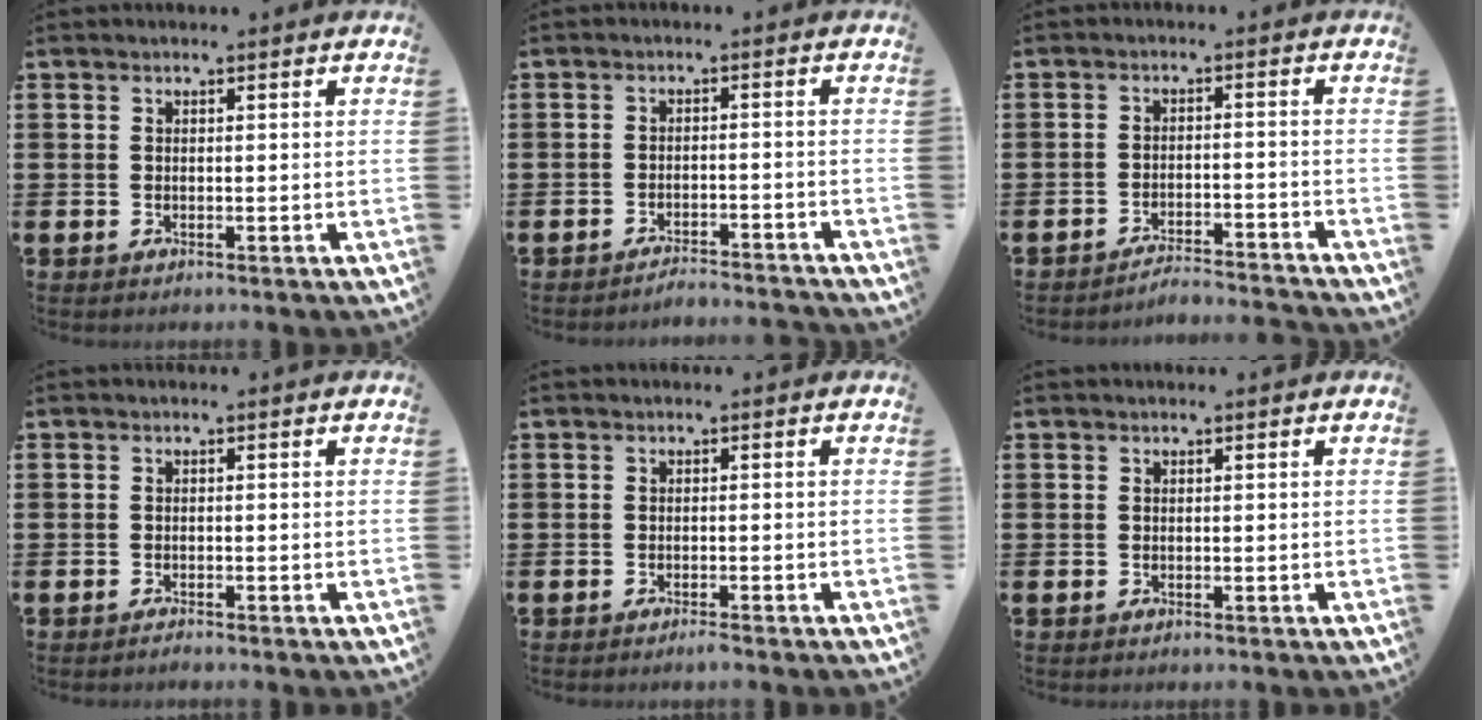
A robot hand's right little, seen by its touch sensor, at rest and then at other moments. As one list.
[{"total": 2.1, "force": [-2.1, -0.1, 0.2], "torque": [-0.006, 0.005, -0.043]}, {"total": 2.8, "force": [-2.8, -0.2, 0.0], "torque": [-0.004, 0.003, -0.060]}, {"total": 0.6, "force": [-0.6, 0.0, 0.2], "torque": [0.004, -0.006, -0.013]}, {"total": 0.9, "force": [-0.8, -0.1, 0.5], "torque": [-0.007, -0.004, -0.015]}, {"total": 0.0}]